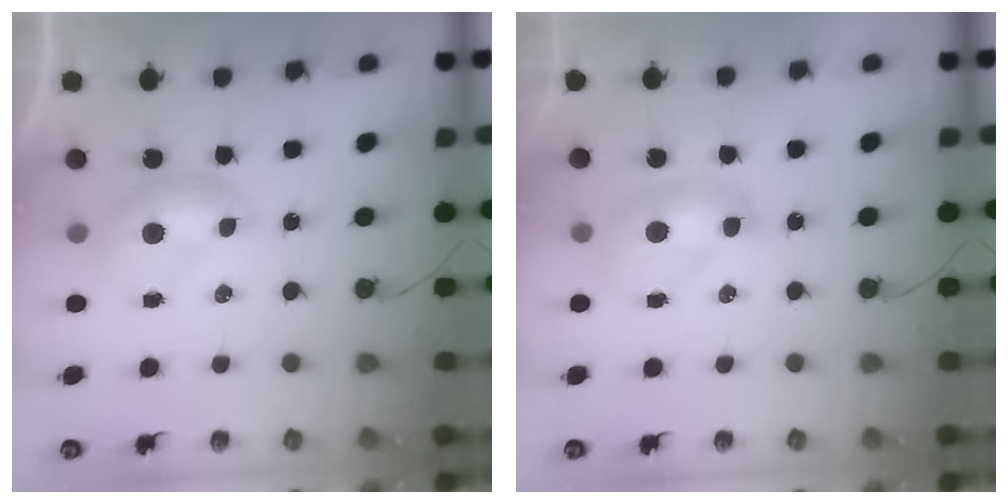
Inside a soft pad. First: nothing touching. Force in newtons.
{"total": 2.0, "press": 2.0, "slide": 0.0}